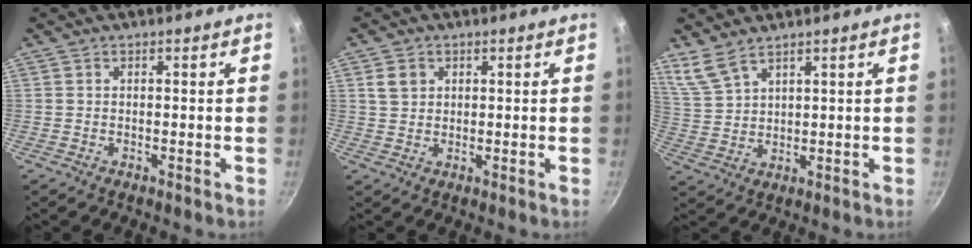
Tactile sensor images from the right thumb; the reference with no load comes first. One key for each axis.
{"total": 3.4, "fx": 1.2, "fy": 2.8, "fz": 1.5, "tx": -0.013, "ty": 0.002, "tz": 0.022}
{"total": 5.6, "fx": 4.6, "fy": 2.0, "fz": 2.6, "tx": -0.050, "ty": -0.021, "tz": 0.107}